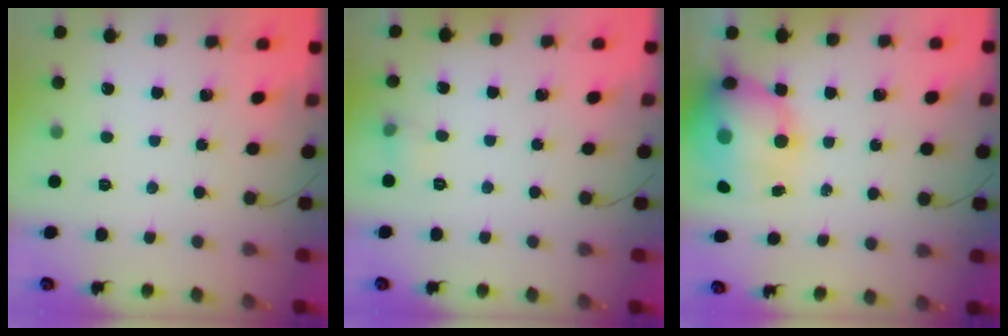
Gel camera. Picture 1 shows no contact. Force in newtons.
{"total": 5.1, "press": 4.8, "slide": 1.6}
{"total": 14.7, "press": 14.3, "slide": 3.4}